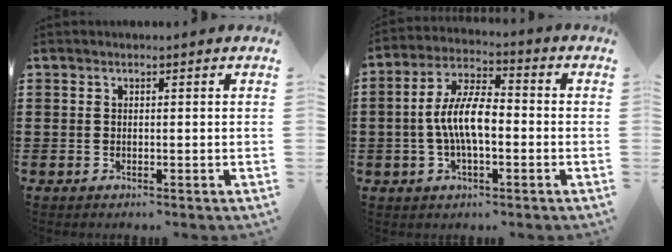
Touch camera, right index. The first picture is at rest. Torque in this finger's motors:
{"motor_torque": [1.75, -0.39, 0.44, 0.21]}